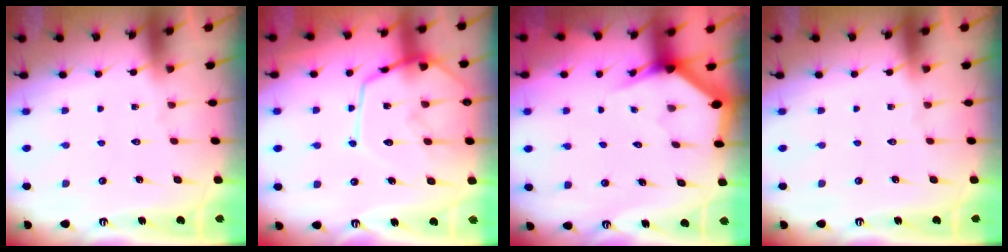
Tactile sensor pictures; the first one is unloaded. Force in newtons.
{"total": 14.1, "press": 14.1, "slide": 1.3}
{"total": 3.0, "press": 3.0, "slide": 0.1}
{"total": 0.0}